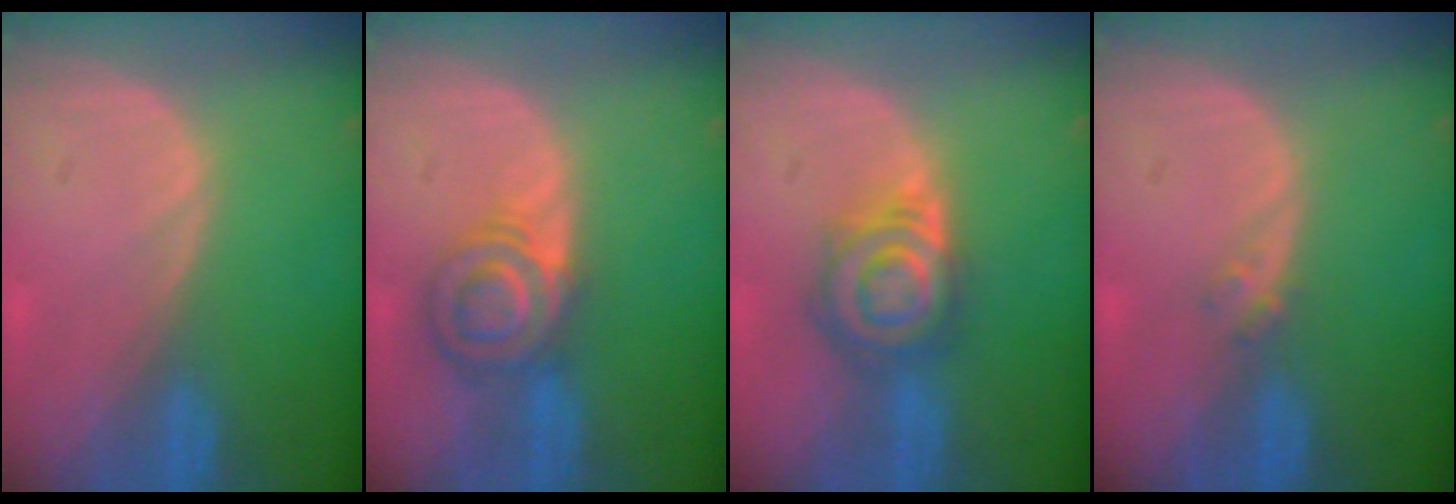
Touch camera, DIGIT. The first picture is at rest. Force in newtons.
{"total": 6.2, "press": 6.1, "slide": 1.2}
{"total": 7.2, "press": 6.7, "slide": 2.8}
{"total": 1.4, "press": 1.2, "slide": 0.7}